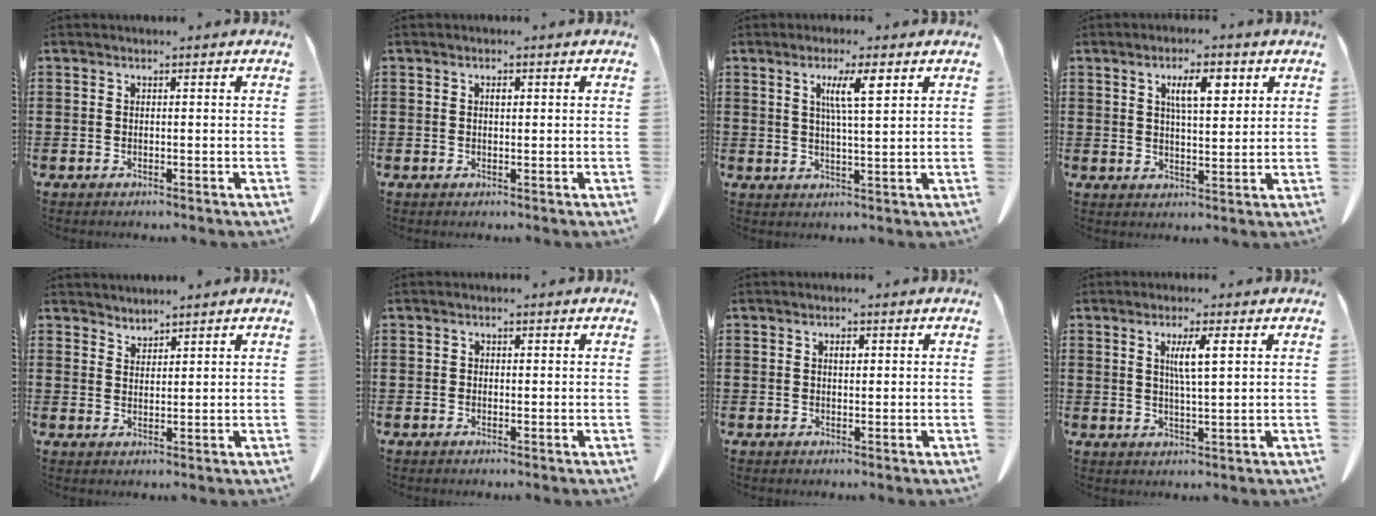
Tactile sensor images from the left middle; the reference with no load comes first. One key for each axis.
{"total": 0.9, "fx": 0.2, "fy": 0.5, "fz": 0.7, "tx": -0.016, "ty": 0.003, "tz": 0.004}
{"total": 5.6, "fx": 2.6, "fy": 0.8, "fz": 4.9, "tx": -0.095, "ty": 0.002, "tz": 0.038}
{"total": 6.0, "fx": 2.8, "fy": 2.0, "fz": 4.9, "tx": -0.086, "ty": 0.003, "tz": 0.042}
{"total": 2.1, "fx": 2.1, "fy": 0.1, "fz": -0.3, "tx": 0.000, "ty": -0.003, "tz": 0.041}
{"total": 0.6, "fx": 0.0, "fy": 0.6, "fz": 0.3, "tx": -0.008, "ty": 0.004, "tz": -0.001}
{"total": 1.3, "fx": 0.4, "fy": 0.7, "fz": 1.1, "tx": -0.022, "ty": 0.006, "tz": 0.006}
{"total": 4.2, "fx": 1.5, "fy": 0.3, "fz": 3.9, "tx": -0.079, "ty": 0.002, "tz": 0.022}